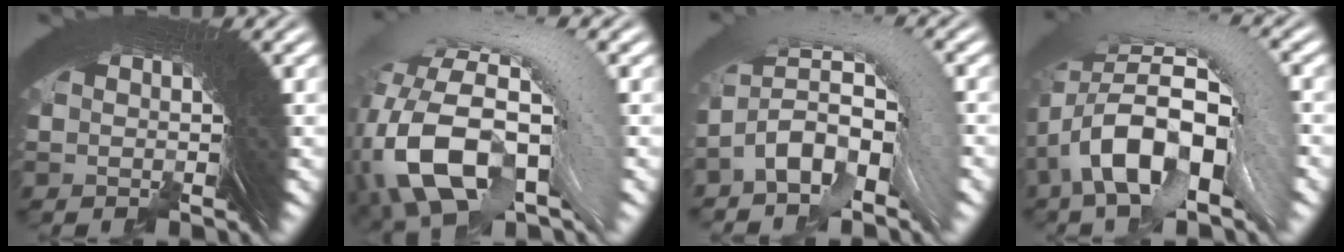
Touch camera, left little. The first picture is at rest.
{"total": 20.4, "force": [0.1, -6.4, -19.4], "torque": [0.240, 0.032, -0.020]}
{"total": 22.7, "force": [0.2, -7.8, -21.4], "torque": [0.263, 0.043, -0.028]}
{"total": 21.2, "force": [1.4, -8.5, -19.4], "torque": [0.252, 0.056, -0.012]}